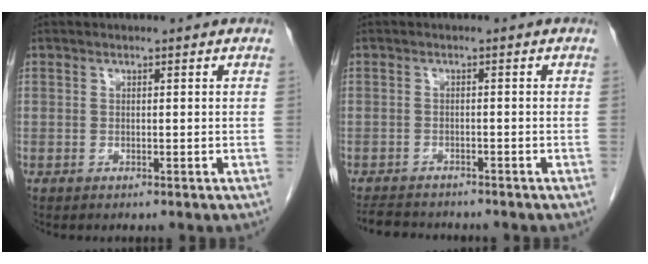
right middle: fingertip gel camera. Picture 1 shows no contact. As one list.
[{"total": 5.6, "force": [-5.3, 1.1, 1.4], "torque": [-0.024, -0.012, -0.082]}]